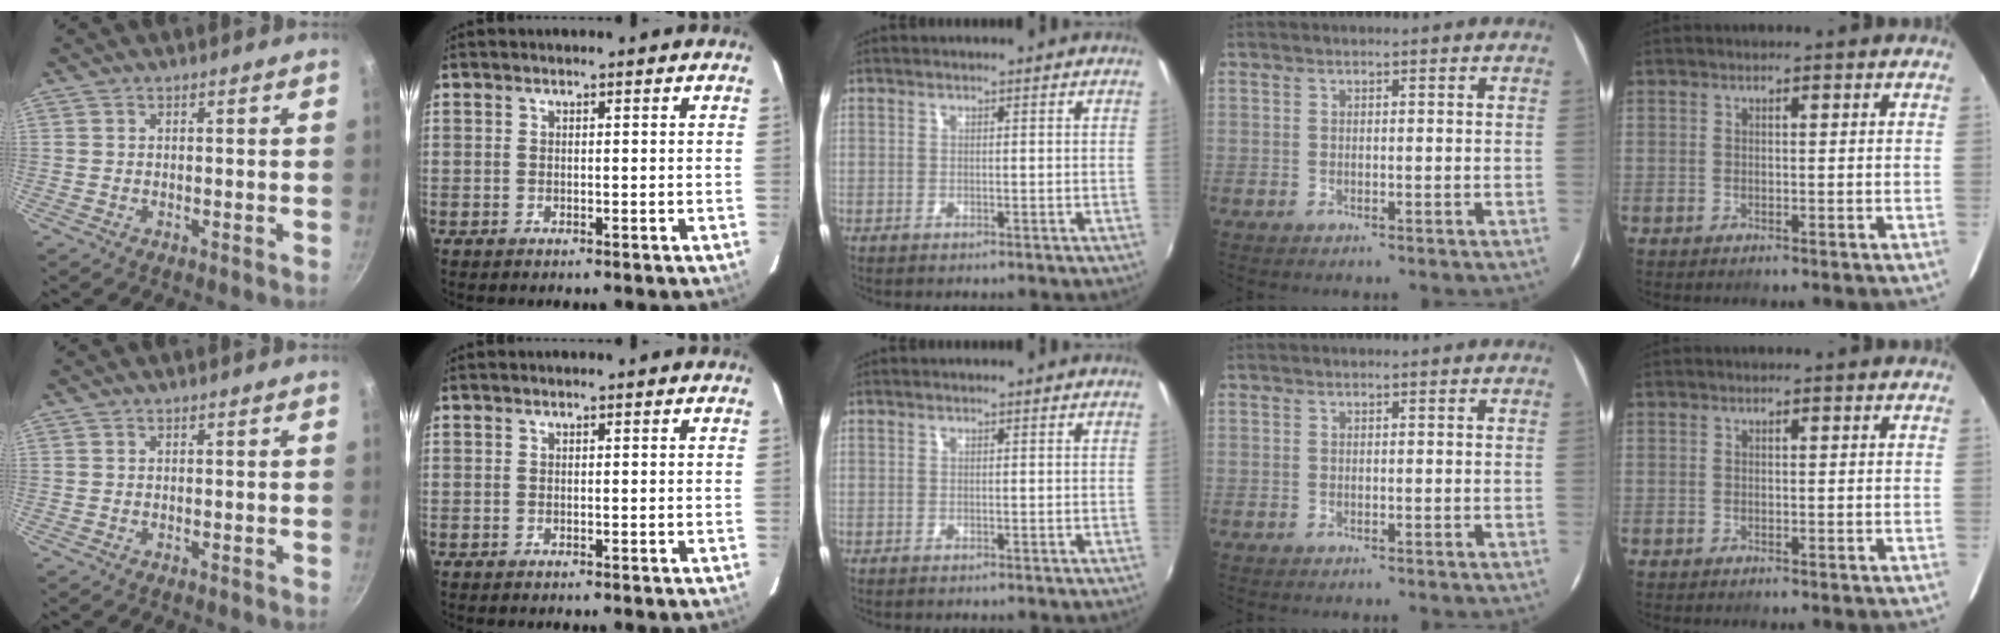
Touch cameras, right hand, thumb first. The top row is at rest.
{}